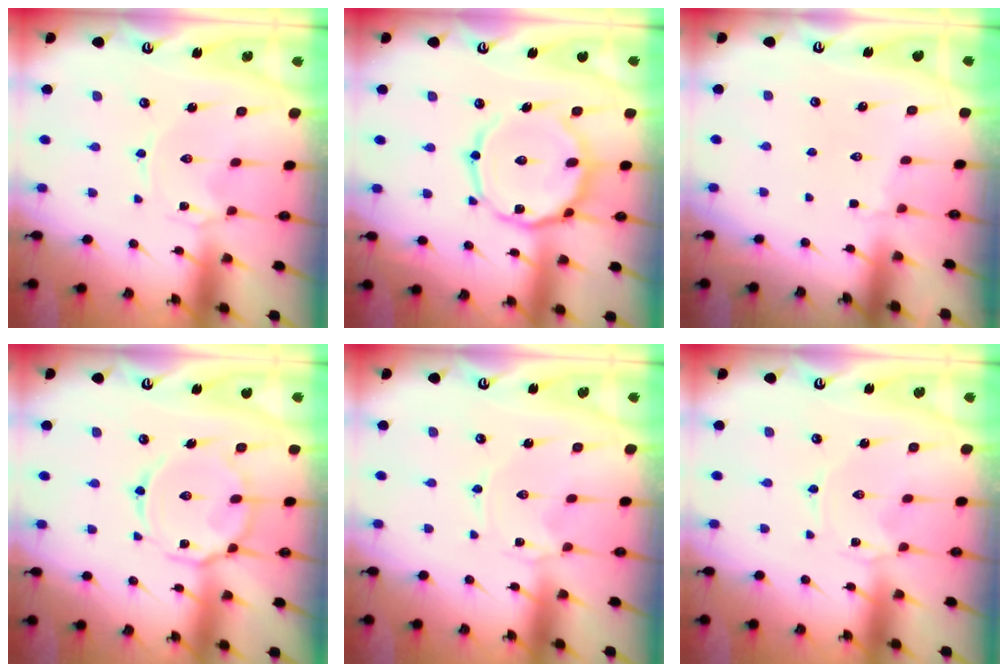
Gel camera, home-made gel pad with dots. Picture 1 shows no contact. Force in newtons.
{"total": 15.6, "press": 15.6, "slide": 1.1}
{"total": 3.1, "press": 2.6, "slide": 1.7}
{"total": 13.0, "press": 13.0, "slide": 1.2}
{"total": 0.0}
{"total": 0.0}